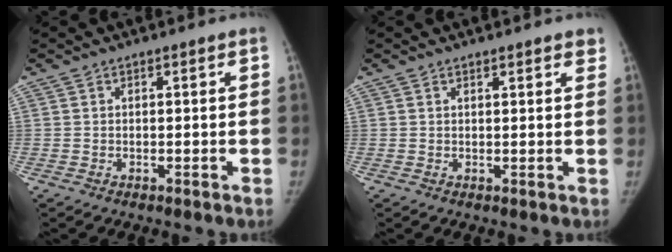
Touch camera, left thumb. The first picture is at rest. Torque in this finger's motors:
{"motor_torque": [0.17, -0.02, 0.42, 0.06, 0.03]}